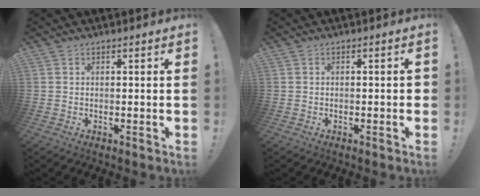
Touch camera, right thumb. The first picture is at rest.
{"total": 0.7, "force": [-0.4, 0.3, 0.4], "torque": [-0.005, 0.003, -0.007]}